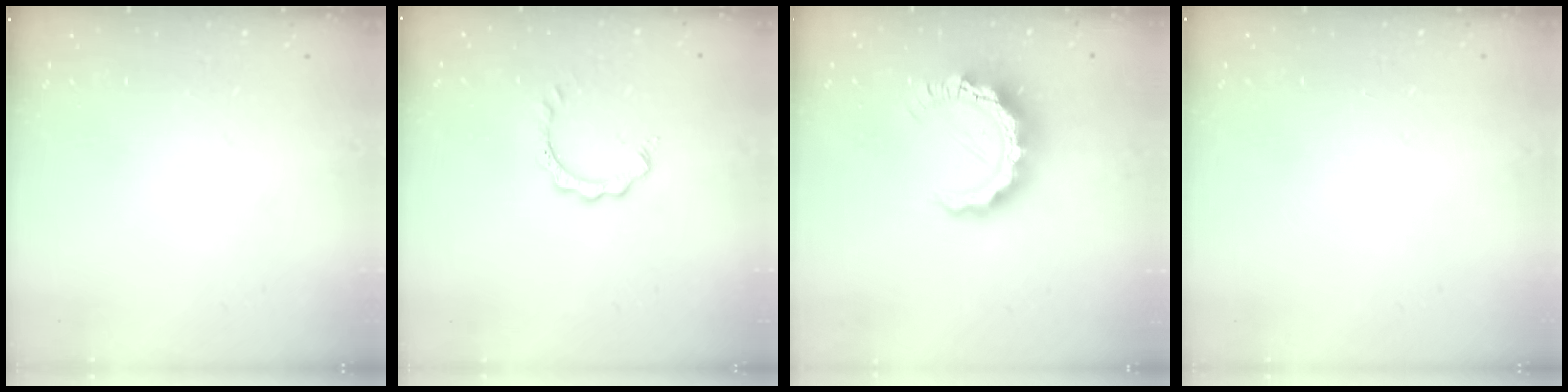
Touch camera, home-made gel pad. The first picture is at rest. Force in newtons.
{"total": 3.9, "press": 3.9, "slide": 0.1}
{"total": 12.5, "press": 12.5, "slide": 1.2}
{"total": 1.6, "press": 1.6, "slide": 0.1}